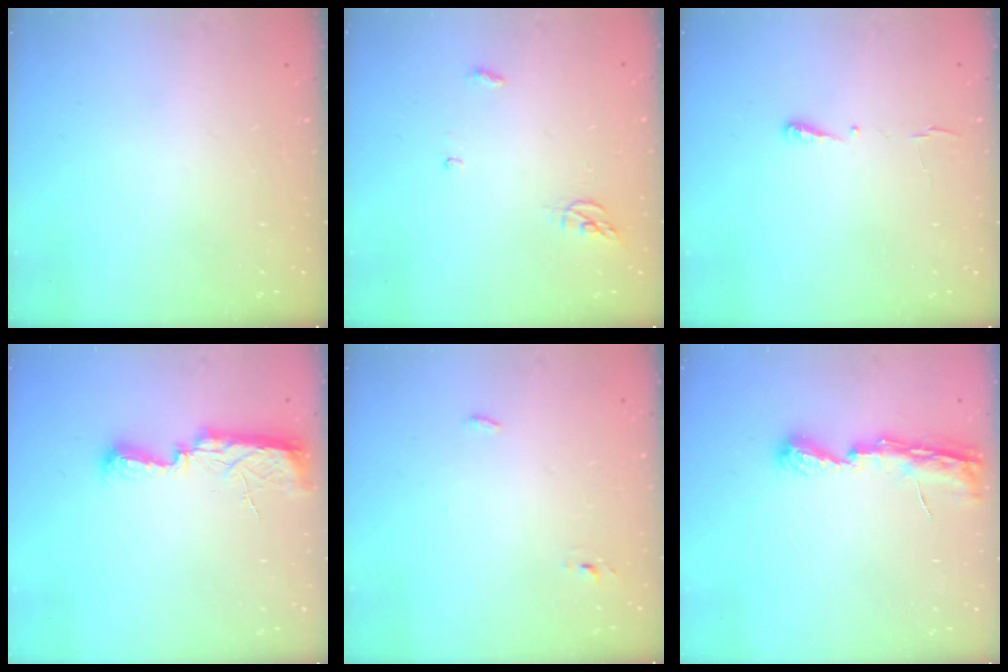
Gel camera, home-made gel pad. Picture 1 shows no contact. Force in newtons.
{"total": 3.8, "press": 3.8, "slide": 0.3}
{"total": 4.4, "press": 4.3, "slide": 0.7}
{"total": 10.4, "press": 8.9, "slide": 5.4}
{"total": 2.8, "press": 2.6, "slide": 0.9}
{"total": 6.7, "press": 6.7, "slide": 0.5}